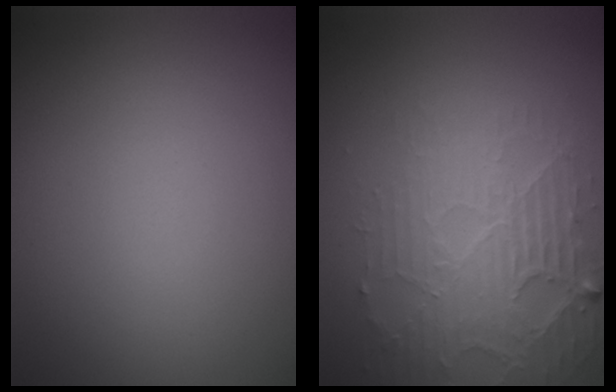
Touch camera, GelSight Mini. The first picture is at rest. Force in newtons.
{"total": 4.3, "press": 3.8, "slide": 2.0}